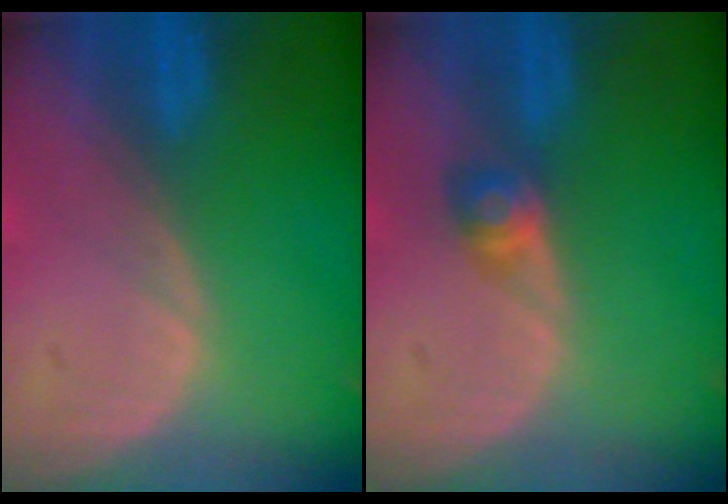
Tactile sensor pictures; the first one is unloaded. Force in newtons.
{"total": 2.8, "press": 2.5, "slide": 1.1}